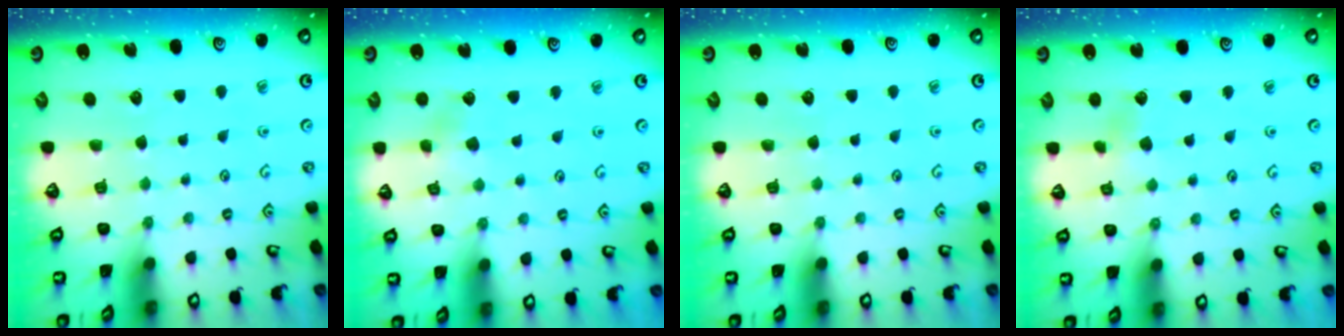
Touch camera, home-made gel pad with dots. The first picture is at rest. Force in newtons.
{"total": 3.9, "press": 3.9, "slide": 0.5}
{"total": 0.0}
{"total": 3.0, "press": 3.0, "slide": 0.1}